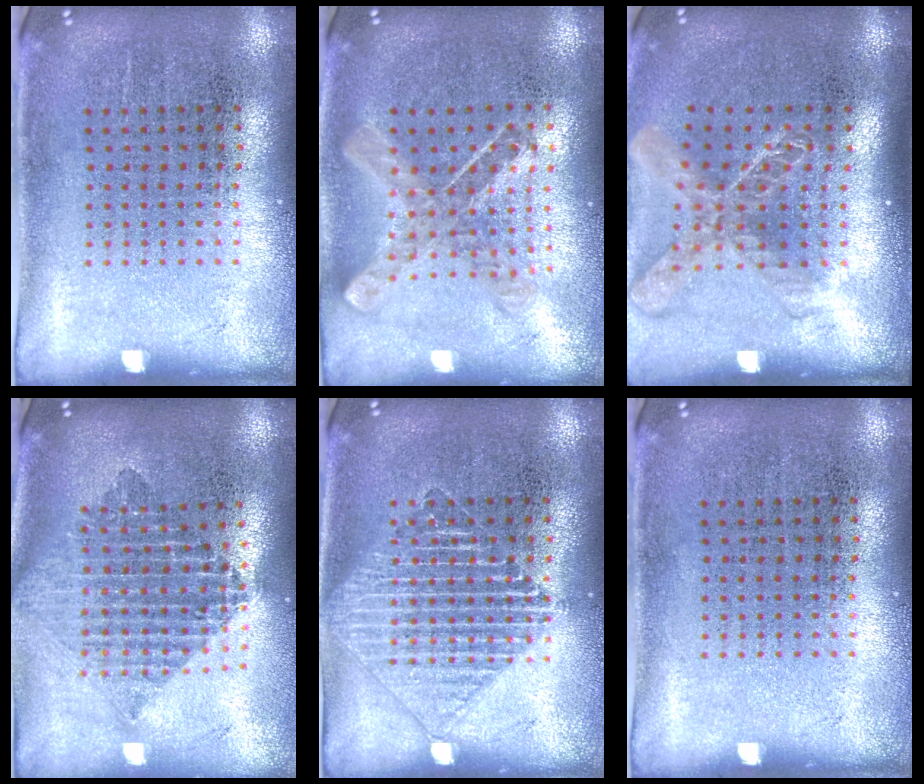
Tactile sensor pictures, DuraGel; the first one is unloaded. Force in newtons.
{"total": 0.9, "press": 0.9, "slide": 0.2}
{"total": 2.0, "press": 1.5, "slide": 1.3}
{"total": 2.1, "press": 1.7, "slide": 1.3}
{"total": 2.8, "press": 2.8, "slide": 0.5}
{"total": 0.0}